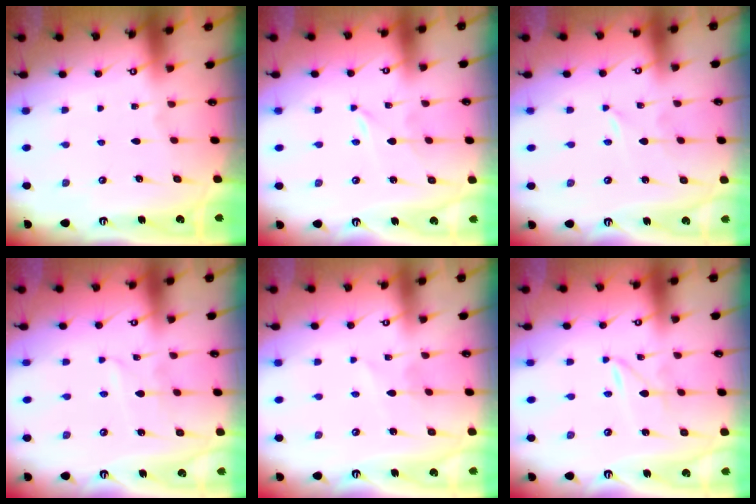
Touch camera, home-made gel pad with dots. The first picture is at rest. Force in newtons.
{"total": 0.0}
{"total": 0.0}
{"total": 3.0, "press": 3.0, "slide": 0.3}
{"total": 2.6, "press": 2.6, "slide": 0.3}
{"total": 1.6, "press": 1.6, "slide": 0.2}